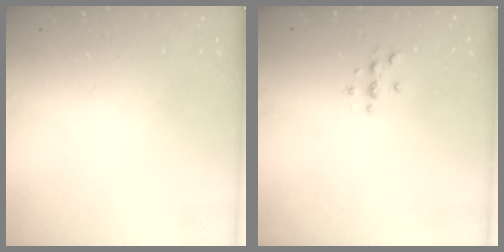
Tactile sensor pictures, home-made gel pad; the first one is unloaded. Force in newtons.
{"total": 2.7, "press": 2.7, "slide": 0.3}